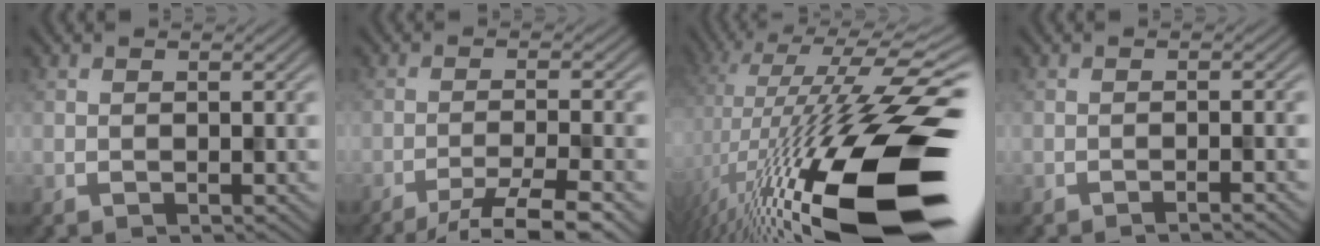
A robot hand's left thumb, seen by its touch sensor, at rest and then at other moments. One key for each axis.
{"total": 7.3, "fx": -5.8, "fy": 0.8, "fz": 4.3, "tx": -0.065, "ty": 0.007, "tz": -0.085}
{"total": 20.1, "fx": -3.9, "fy": 6.9, "fz": 18.5, "tx": -0.299, "ty": 0.033, "tz": -0.085}
{"total": 2.1, "fx": -1.5, "fy": 0.1, "fz": 1.5, "tx": -0.015, "ty": 0.008, "tz": -0.032}